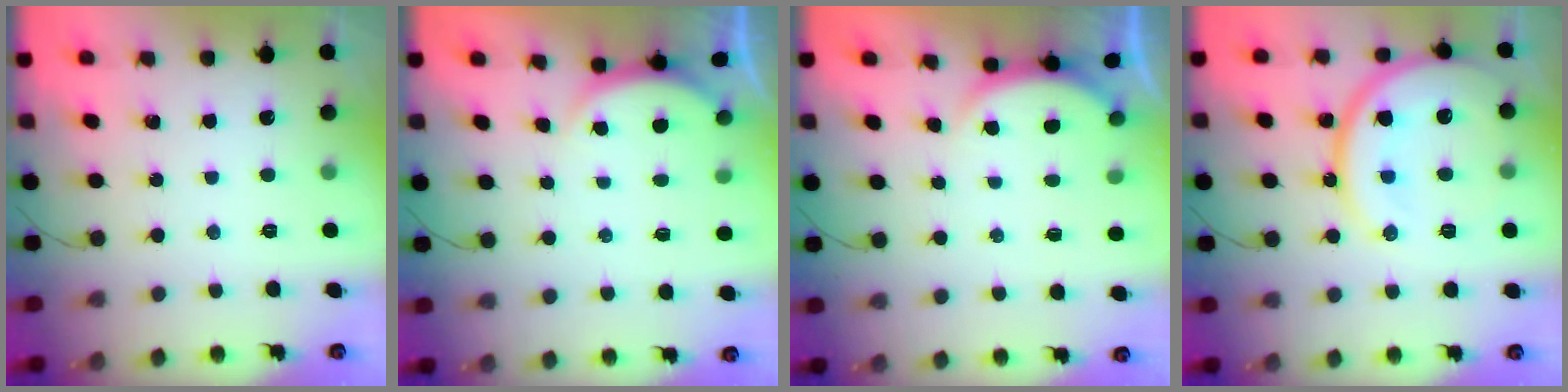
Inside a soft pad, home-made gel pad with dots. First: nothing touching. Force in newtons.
{"total": 2.9, "press": 2.2, "slide": 1.8}
{"total": 2.6, "press": 2.5, "slide": 0.6}
{"total": 17.6, "press": 17.5, "slide": 1.8}